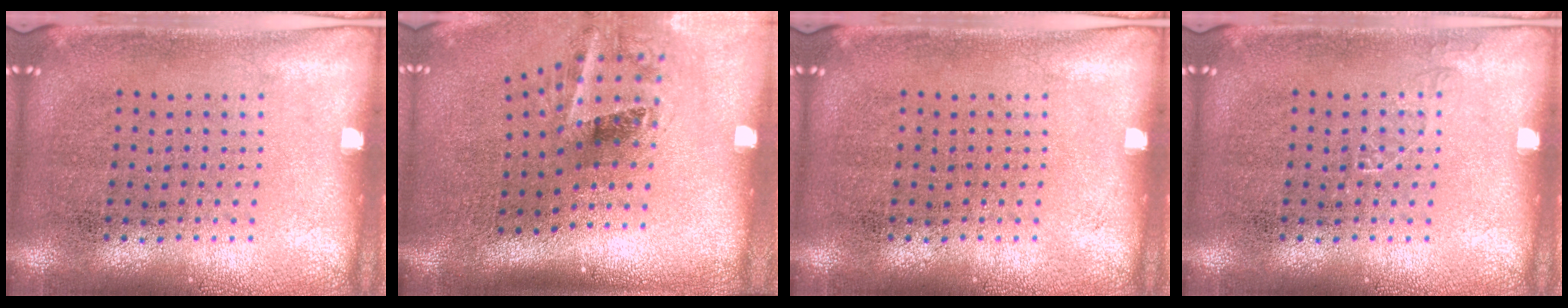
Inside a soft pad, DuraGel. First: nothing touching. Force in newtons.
{"total": 1.9, "press": 1.2, "slide": 1.4}
{"total": 0.0}
{"total": 0.6, "press": 0.6, "slide": 0.0}